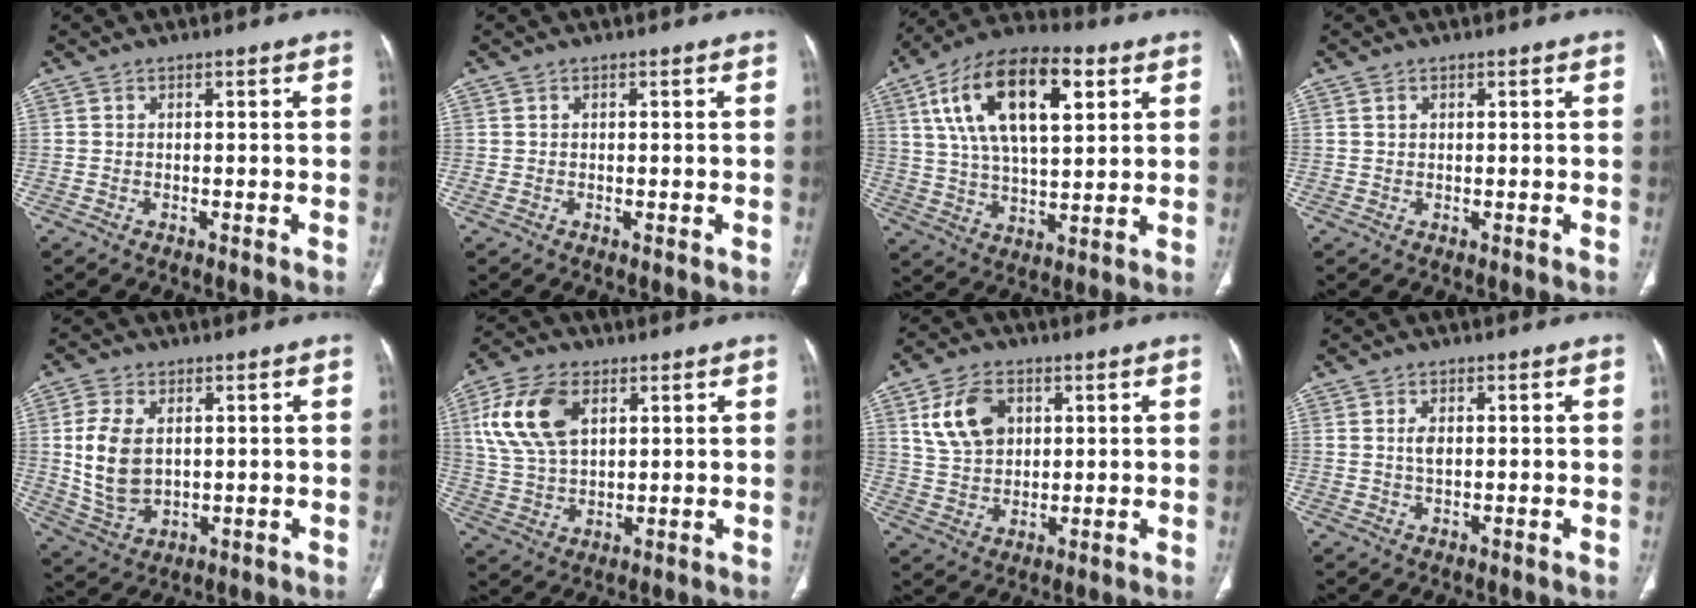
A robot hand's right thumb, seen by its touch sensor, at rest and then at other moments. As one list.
[{"total": 0.9, "force": [-0.2, 0.5, 0.7], "torque": [-0.016, 0.002, 0.000]}, {"total": 20.8, "force": [7.4, 9.9, 16.7], "torque": [-0.281, 0.000, 0.126]}, {"total": 0.7, "force": [0.3, 0.6, 0.3], "torque": [-0.004, 0.000, 0.006]}, {"total": 11.0, "force": [1.3, 7.1, 8.2], "torque": [-0.163, -0.010, 0.040]}, {"total": 13.6, "force": [4.8, 8.2, 9.8], "torque": [-0.191, -0.003, 0.097]}, {"total": 10.1, "force": [3.6, 7.1, 6.2], "torque": [-0.099, -0.007, 0.075]}, {"total": 2.2, "force": [0.4, 1.2, 1.9], "torque": [-0.036, -0.002, 0.010]}]